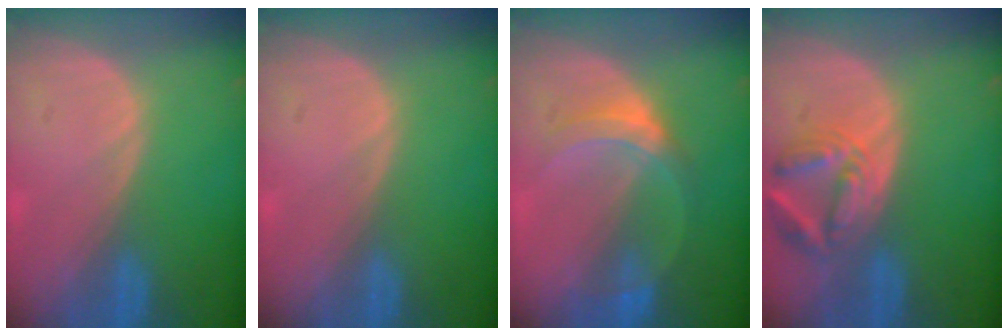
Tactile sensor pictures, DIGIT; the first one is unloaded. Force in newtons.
{"total": 0.0}
{"total": 5.3, "press": 4.9, "slide": 1.9}
{"total": 7.0, "press": 6.4, "slide": 2.8}